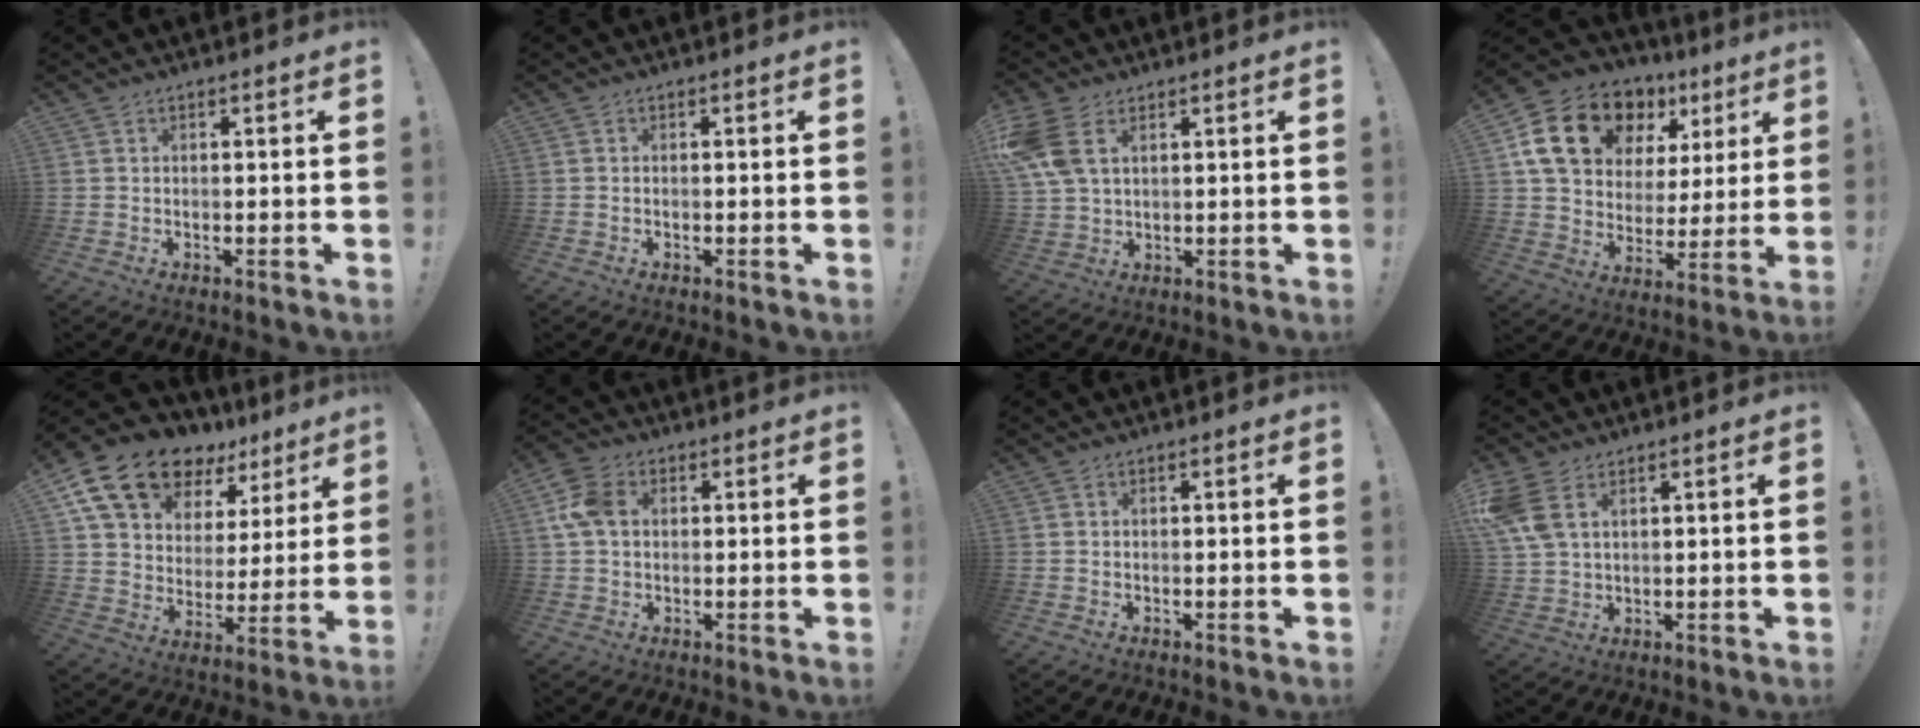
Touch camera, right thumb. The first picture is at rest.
{"total": 0.0}
{"total": 10.0, "force": [4.1, 6.2, 6.7], "torque": [-0.139, -0.008, 0.082]}
{"total": 19.8, "force": [10.5, 12.7, 11.0], "torque": [-0.184, -0.044, 0.203]}
{"total": 18.3, "force": [12.9, 9.9, 8.3], "torque": [-0.148, -0.082, 0.241]}
{"total": 8.9, "force": [1.5, 6.4, 6.0], "torque": [-0.121, 0.013, 0.030]}
{"total": 0.0}
{"total": 8.2, "force": [3.9, 4.7, 5.5], "torque": [-0.111, -0.010, 0.078]}